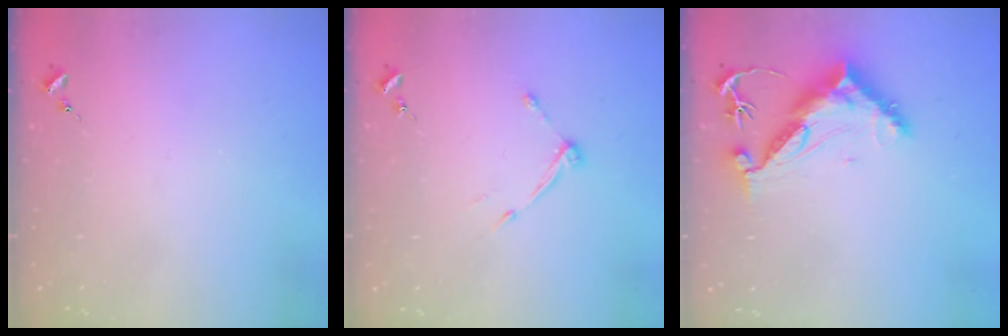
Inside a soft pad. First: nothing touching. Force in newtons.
{"total": 5.1, "press": 5.1, "slide": 0.6}
{"total": 11.7, "press": 11.7, "slide": 0.9}